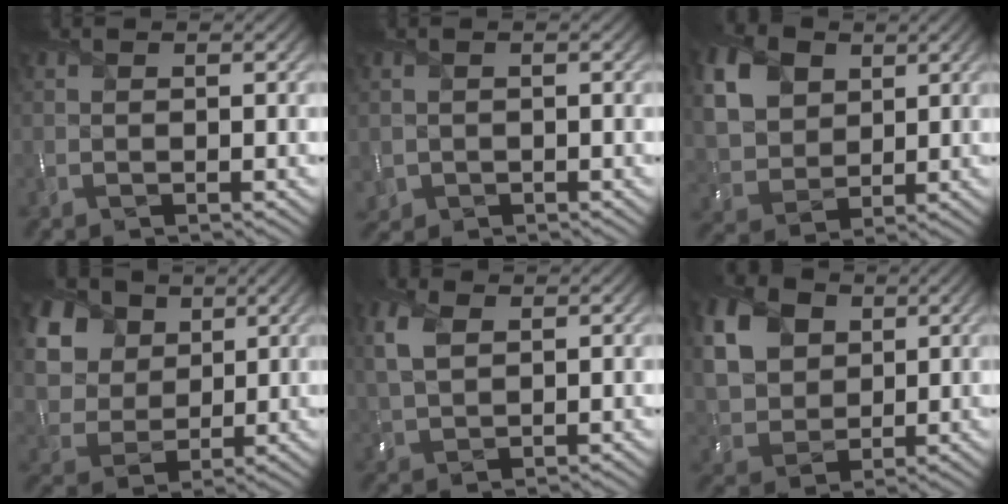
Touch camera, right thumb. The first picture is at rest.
{"total": 1.6, "force": [-0.3, 1.5, 0.3], "torque": [-0.011, -0.012, -0.005]}
{"total": 9.4, "force": [3.6, 6.8, 5.5], "torque": [-0.161, 0.013, 0.066]}
{"total": 14.2, "force": [7.0, 10.2, 6.9], "torque": [-0.205, 0.019, 0.149]}
{"total": 5.0, "force": [1.9, 2.9, 3.6], "torque": [-0.104, 0.010, 0.035]}
{"total": 10.4, "force": [3.7, 7.6, 6.1], "torque": [-0.185, 0.015, 0.071]}